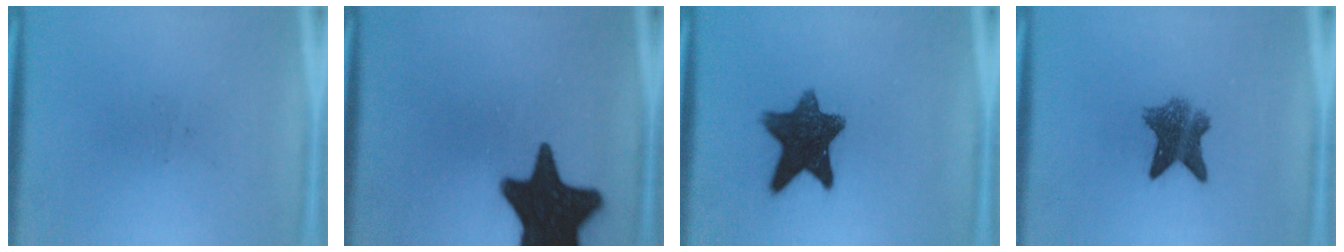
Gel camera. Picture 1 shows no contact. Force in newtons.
{"total": 18.6}
{"total": 11.2}
{"total": 6.7}